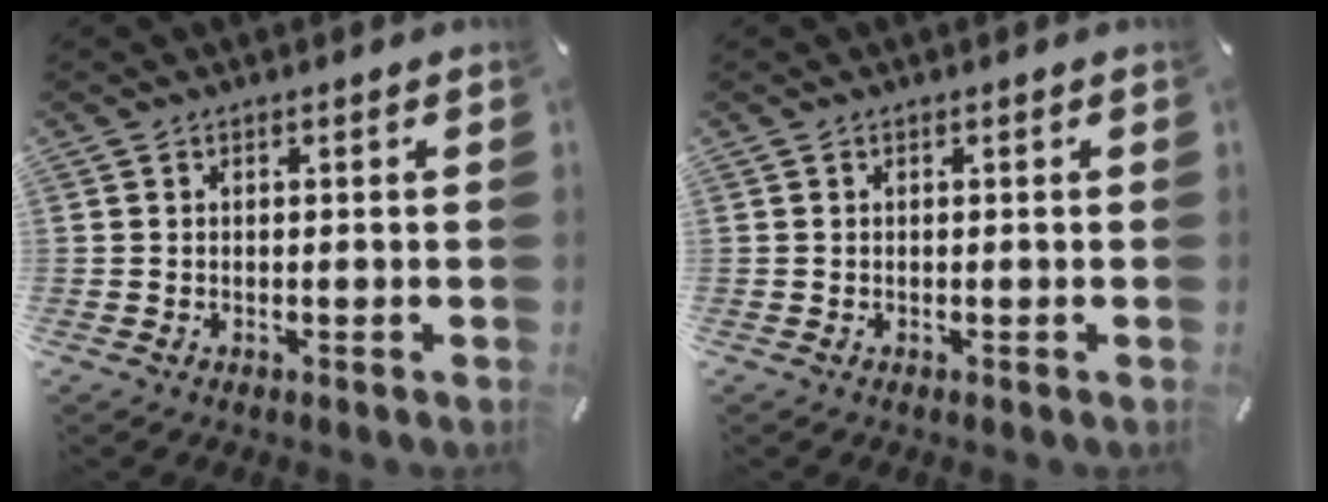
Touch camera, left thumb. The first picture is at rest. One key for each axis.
{"total": 0.0}